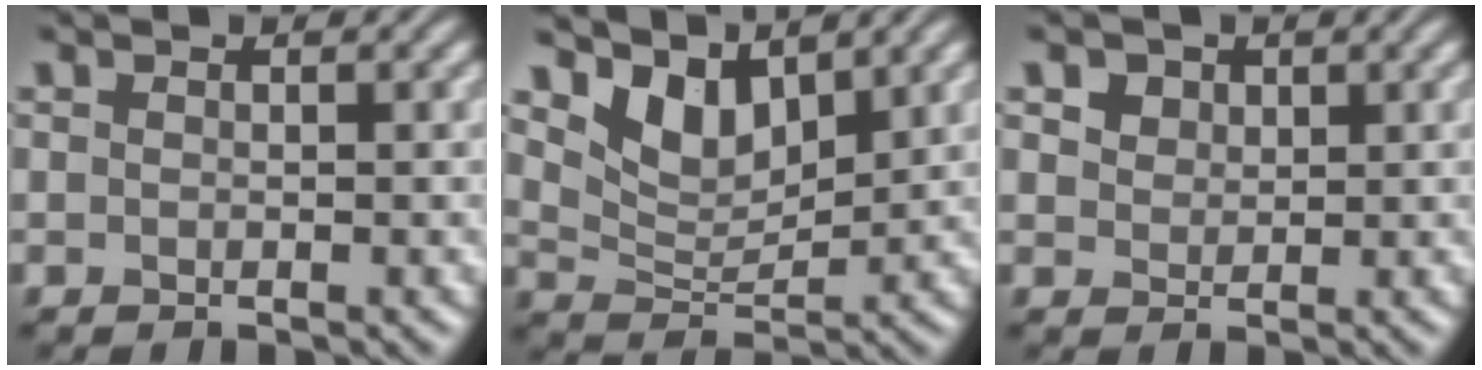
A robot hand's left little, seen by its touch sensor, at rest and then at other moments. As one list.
[{"total": 4.6, "force": [3.5, 2.0, 2.1], "torque": [-0.052, -0.009, 0.065]}, {"total": 4.0, "force": [2.5, 2.6, 1.8], "torque": [-0.056, 0.009, 0.041]}]